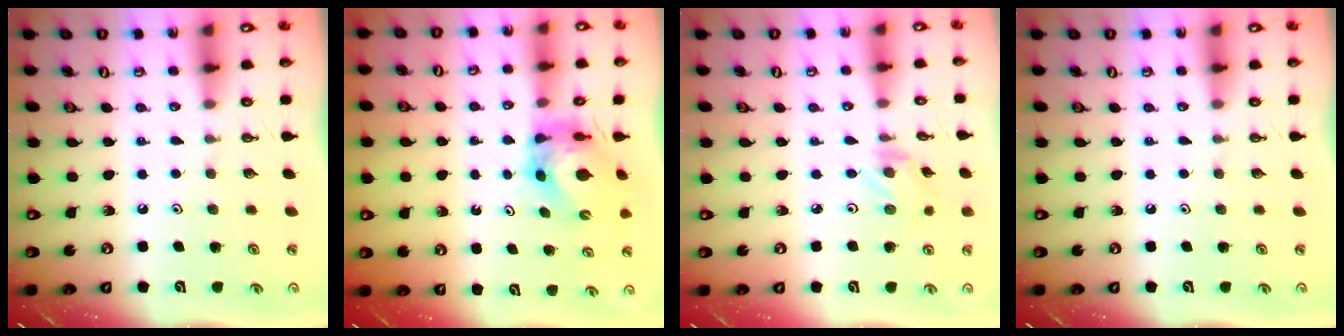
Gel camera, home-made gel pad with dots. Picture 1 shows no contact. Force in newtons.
{"total": 5.8, "press": 5.8, "slide": 0.6}
{"total": 1.6, "press": 1.5, "slide": 0.3}
{"total": 0.0}